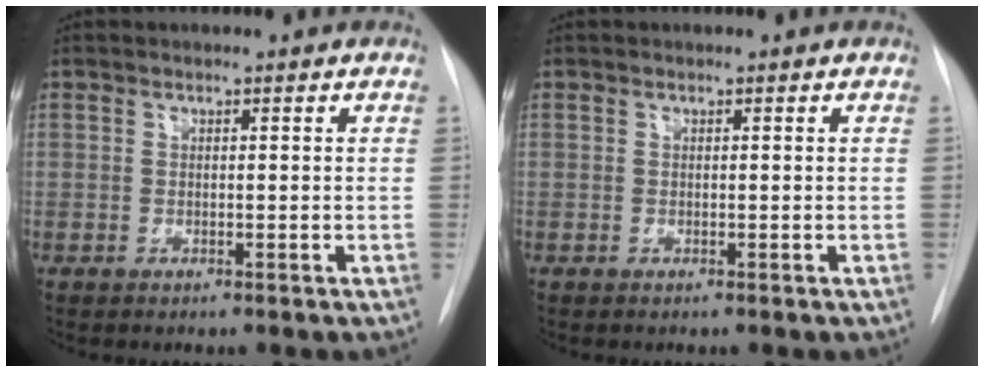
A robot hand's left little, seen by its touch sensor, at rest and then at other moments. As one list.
[{"total": 0.0}]